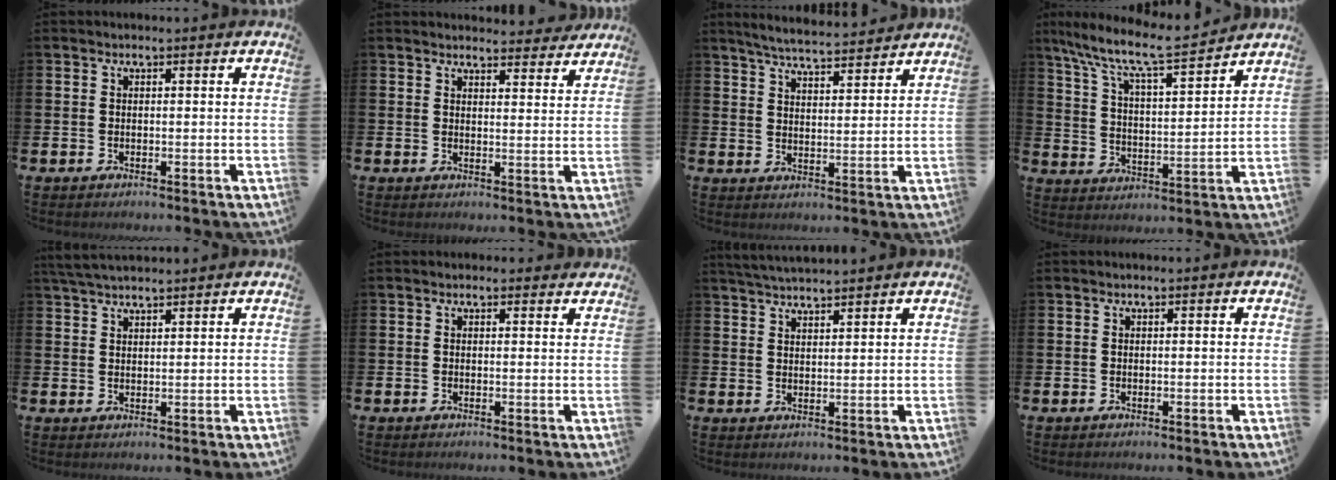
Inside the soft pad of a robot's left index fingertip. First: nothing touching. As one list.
[{"total": 3.9, "force": [3.8, 0.6, 0.2], "torque": [0.004, -0.026, 0.067]}, {"total": 5.4, "force": [5.3, 0.2, 1.0], "torque": [-0.030, -0.032, 0.092]}, {"total": 9.3, "force": [8.4, 1.1, 4.0], "torque": [-0.102, -0.061, 0.138]}, {"total": 3.5, "force": [3.2, 0.7, 1.2], "torque": [-0.025, -0.010, 0.059]}, {"total": 0.7, "force": [0.6, 0.4, 0.2], "torque": [0.011, -0.001, 0.008]}, {"total": 3.5, "force": [3.5, -0.1, 0.2], "torque": [-0.014, -0.013, 0.064]}, {"total": 0.0}]